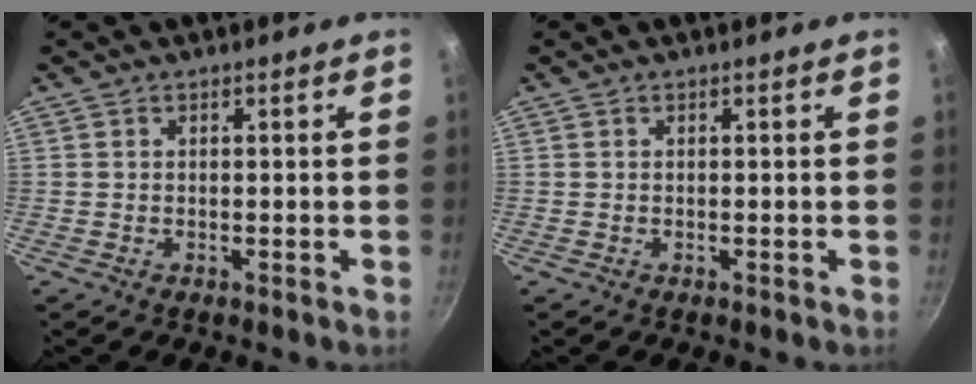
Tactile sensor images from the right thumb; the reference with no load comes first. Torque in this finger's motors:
{"motor_torque": [0.08, -0.04, 0.12, 0.03, 0.02]}